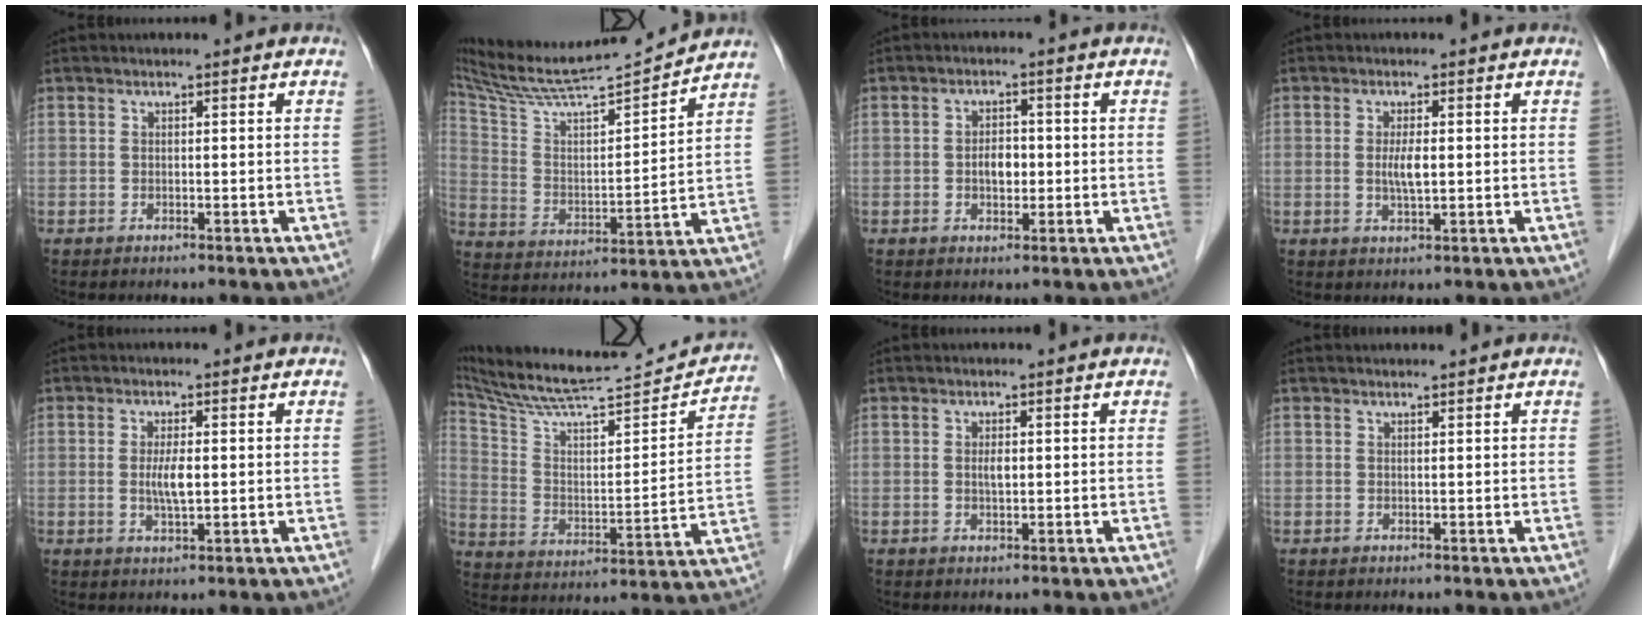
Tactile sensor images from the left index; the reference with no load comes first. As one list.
[{"total": 16.8, "force": [15.9, -0.7, 5.4], "torque": [-0.107, -0.006, 0.272]}, {"total": 3.0, "force": [-0.4, 1.8, 2.3], "torque": [-0.040, 0.006, -0.004]}, {"total": 2.7, "force": [0.1, 0.5, 2.7], "torque": [-0.055, -0.004, 0.005]}, {"total": 3.2, "force": [0.1, 0.6, 3.2], "torque": [-0.064, -0.005, 0.005]}, {"total": 24.1, "force": [22.5, 1.6, 8.5], "torque": [-0.144, -0.027, 0.335]}, {"total": 1.2, "force": [0.3, 0.4, 1.1], "torque": [-0.021, -0.002, 0.005]}, {"total": 1.1, "force": [1.1, -0.1, 0.2], "torque": [-0.005, 0.008, 0.022]}]